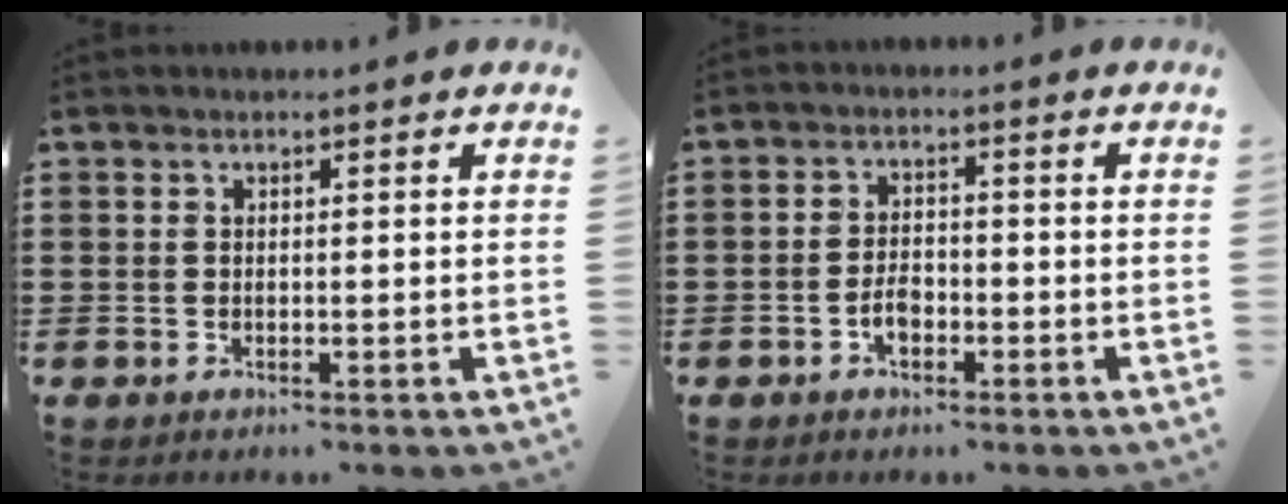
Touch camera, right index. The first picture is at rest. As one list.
[{"total": 2.8, "force": [-1.4, 1.6, 1.8], "torque": [-0.042, 0.002, -0.029]}]